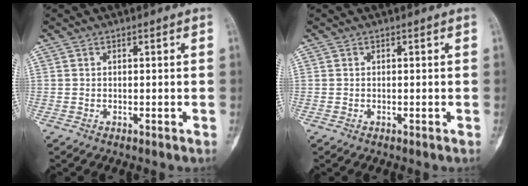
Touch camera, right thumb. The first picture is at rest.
{"total": 0.0}